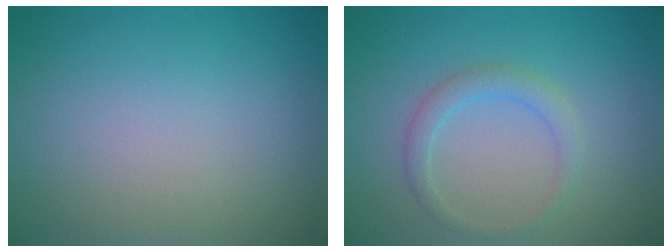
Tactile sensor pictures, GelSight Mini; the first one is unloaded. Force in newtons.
{"total": 1.9, "press": 1.9, "slide": 0.1}